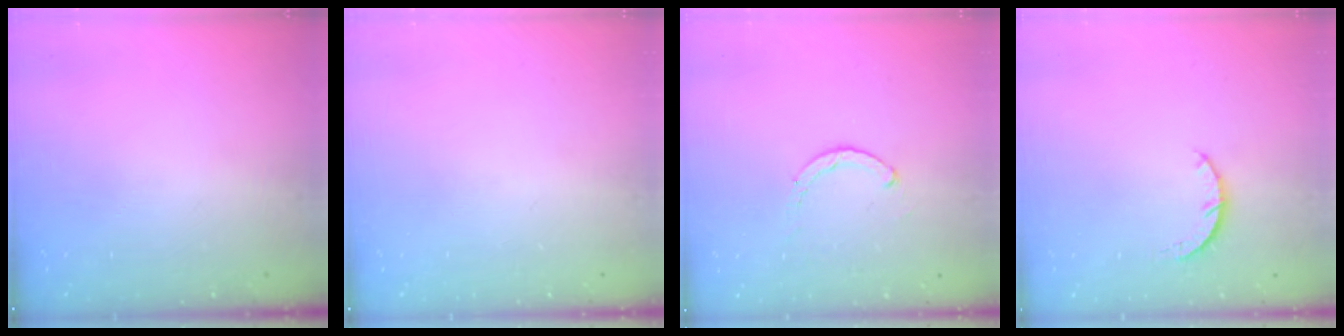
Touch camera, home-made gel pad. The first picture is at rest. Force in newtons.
{"total": 0.0}
{"total": 1.1, "press": 1.0, "slide": 0.3}
{"total": 3.0, "press": 3.0, "slide": 0.4}